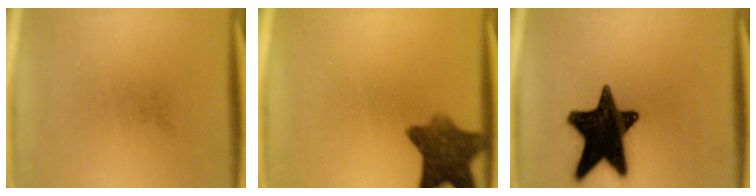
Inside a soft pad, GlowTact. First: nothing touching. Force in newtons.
{"total": 8.5}
{"total": 18.8}